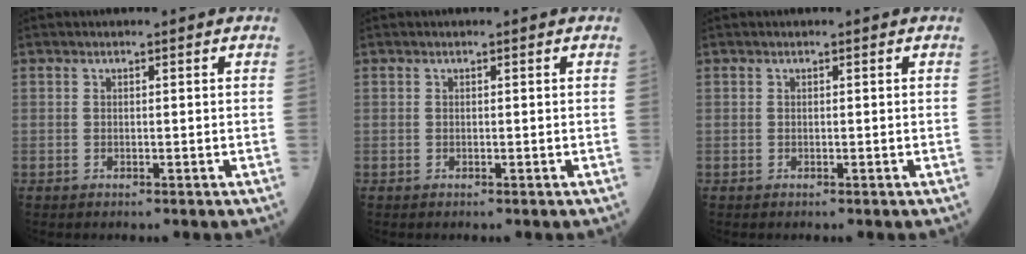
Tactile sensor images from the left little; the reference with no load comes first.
{"total": 0.0}
{"total": 0.0}